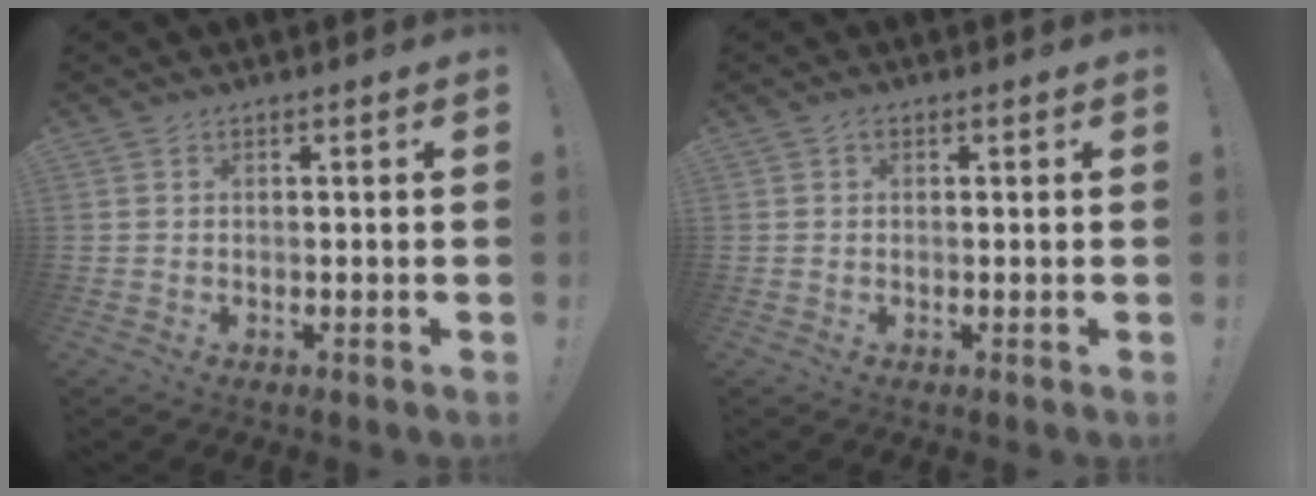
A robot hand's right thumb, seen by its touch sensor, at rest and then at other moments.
{"total": 0.7, "force": [0.2, 0.7, 0.2], "torque": [0.001, 0.001, 0.002]}